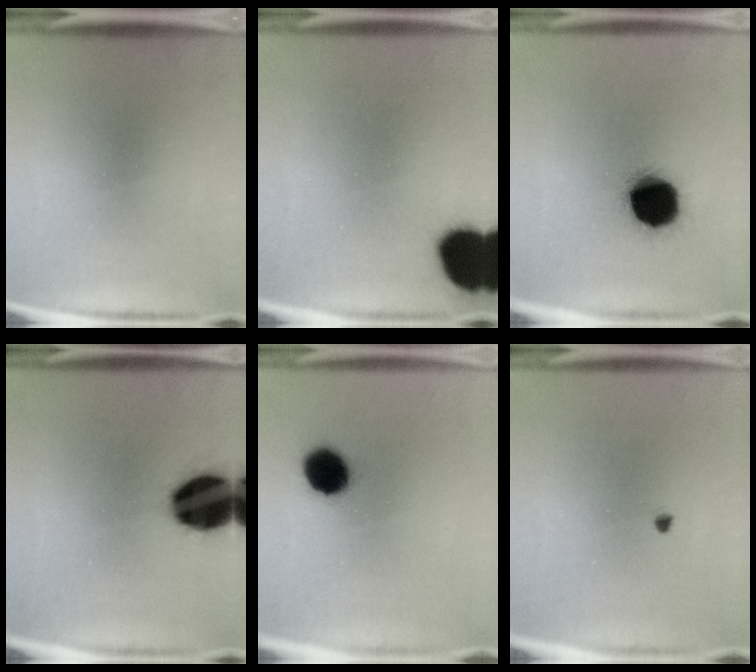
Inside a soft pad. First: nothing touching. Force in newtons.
{"total": 16.5}
{"total": 18.5}
{"total": 19.5}
{"total": 8.9}
{"total": 0.7}